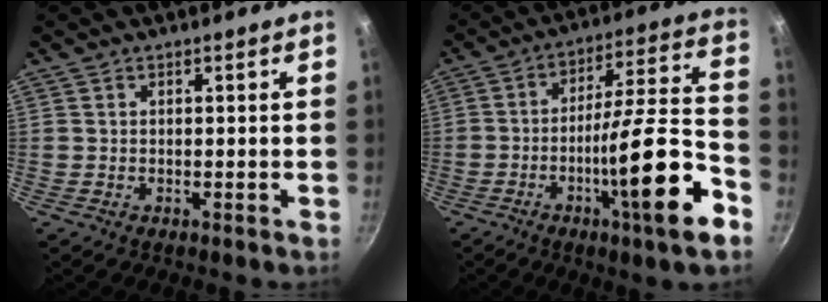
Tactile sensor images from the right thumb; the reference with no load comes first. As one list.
[{"total": 18.8, "force": [-7.9, 2.6, 16.8], "torque": [-0.235, 0.048, -0.131]}]